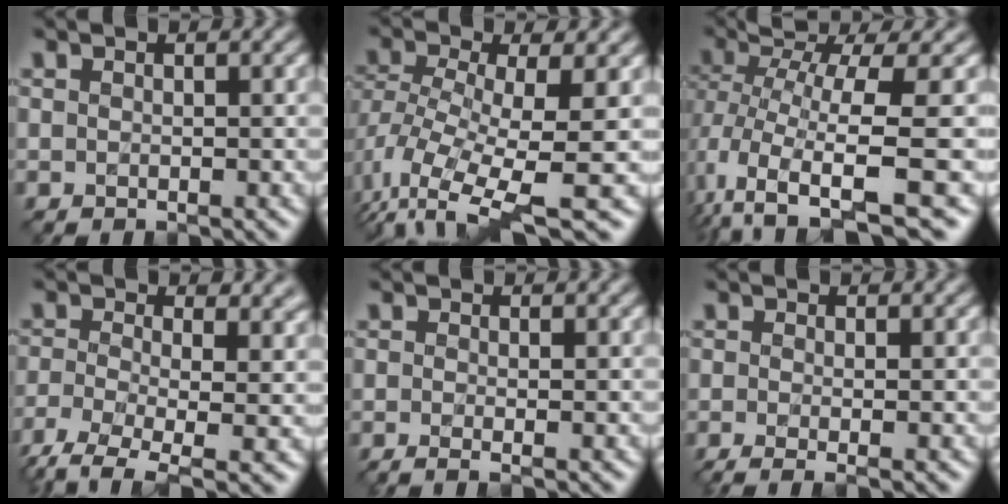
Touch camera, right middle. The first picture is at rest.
{"total": 8.0, "force": [-3.0, 2.8, 6.9], "torque": [-0.134, -0.016, -0.059]}
{"total": 8.6, "force": [-1.3, 2.8, 8.0], "torque": [-0.153, -0.021, -0.005]}
{"total": 8.5, "force": [-3.2, 3.8, 6.9], "torque": [-0.143, -0.022, -0.060]}
{"total": 2.4, "force": [-0.6, 1.0, 2.1], "torque": [-0.021, -0.008, -0.017]}
{"total": 3.3, "force": [-0.9, 1.3, 2.9], "torque": [-0.038, -0.013, -0.023]}